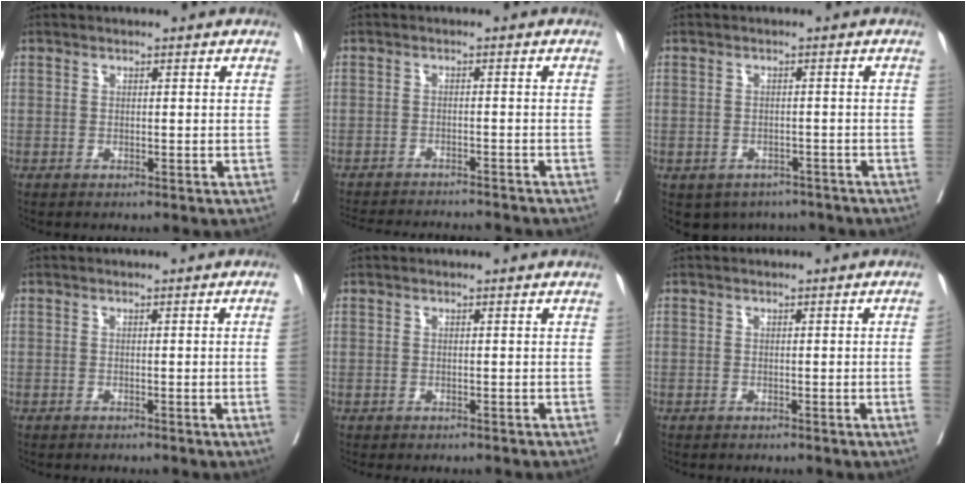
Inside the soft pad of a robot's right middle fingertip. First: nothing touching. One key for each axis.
{"total": 12.6, "fx": -12.0, "fy": 0.5, "fz": 3.9, "tx": -0.062, "ty": -0.008, "tz": -0.160}
{"total": 5.3, "fx": -4.4, "fy": 2.8, "fz": 0.5, "tx": 0.008, "ty": 0.010, "tz": -0.052}
{"total": 1.7, "fx": -0.4, "fy": -0.6, "fz": 1.5, "tx": -0.017, "ty": 0.000, "tz": -0.008}
{"total": 0.6, "fx": 0.0, "fy": -0.6, "fz": -0.1, "tx": -0.002, "ty": 0.002, "tz": -0.002}
{"total": 1.6, "fx": -0.4, "fy": -0.6, "fz": 1.5, "tx": -0.016, "ty": -0.001, "tz": -0.006}